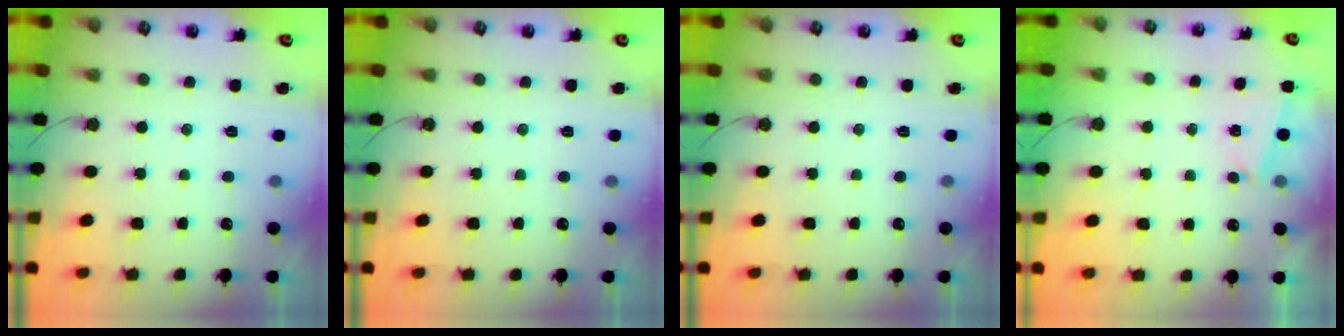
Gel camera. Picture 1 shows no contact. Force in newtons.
{"total": 0.0}
{"total": 0.0}
{"total": 2.7, "press": 1.7, "slide": 2.1}